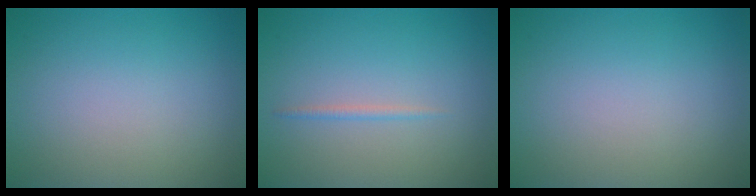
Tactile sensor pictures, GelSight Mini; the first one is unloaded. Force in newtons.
{"total": 0.7, "press": 0.7, "slide": 0.1}
{"total": 0.0}